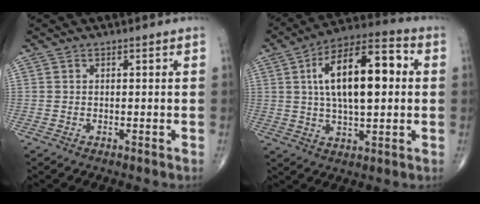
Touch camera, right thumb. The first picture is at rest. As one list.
[{"total": 18.1, "force": [2.8, 7.8, 16.0], "torque": [-0.252, 0.020, 0.039]}]